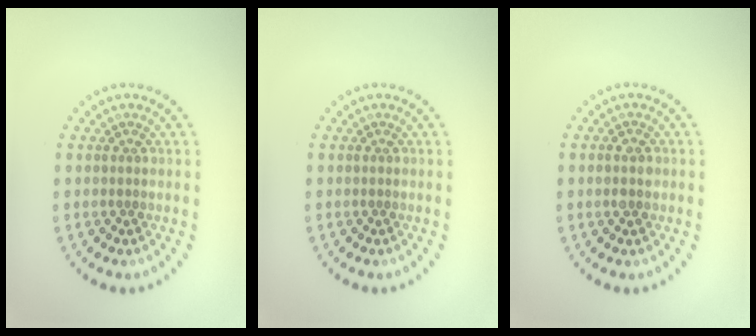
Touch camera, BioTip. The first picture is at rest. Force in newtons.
{"total": 0.0}
{"total": 1.4, "press": 1.4, "slide": 0.2}